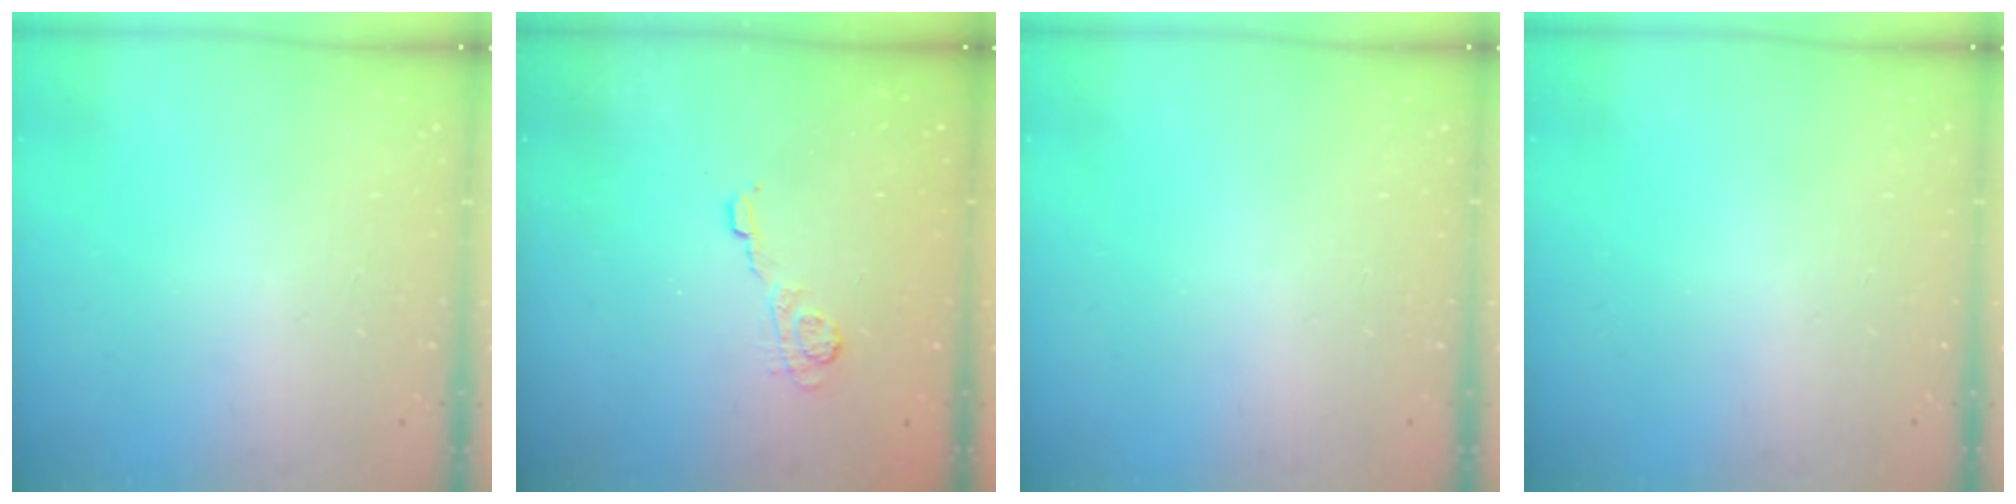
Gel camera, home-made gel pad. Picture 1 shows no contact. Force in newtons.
{"total": 4.5, "press": 4.3, "slide": 1.4}
{"total": 0.0}
{"total": 0.0}